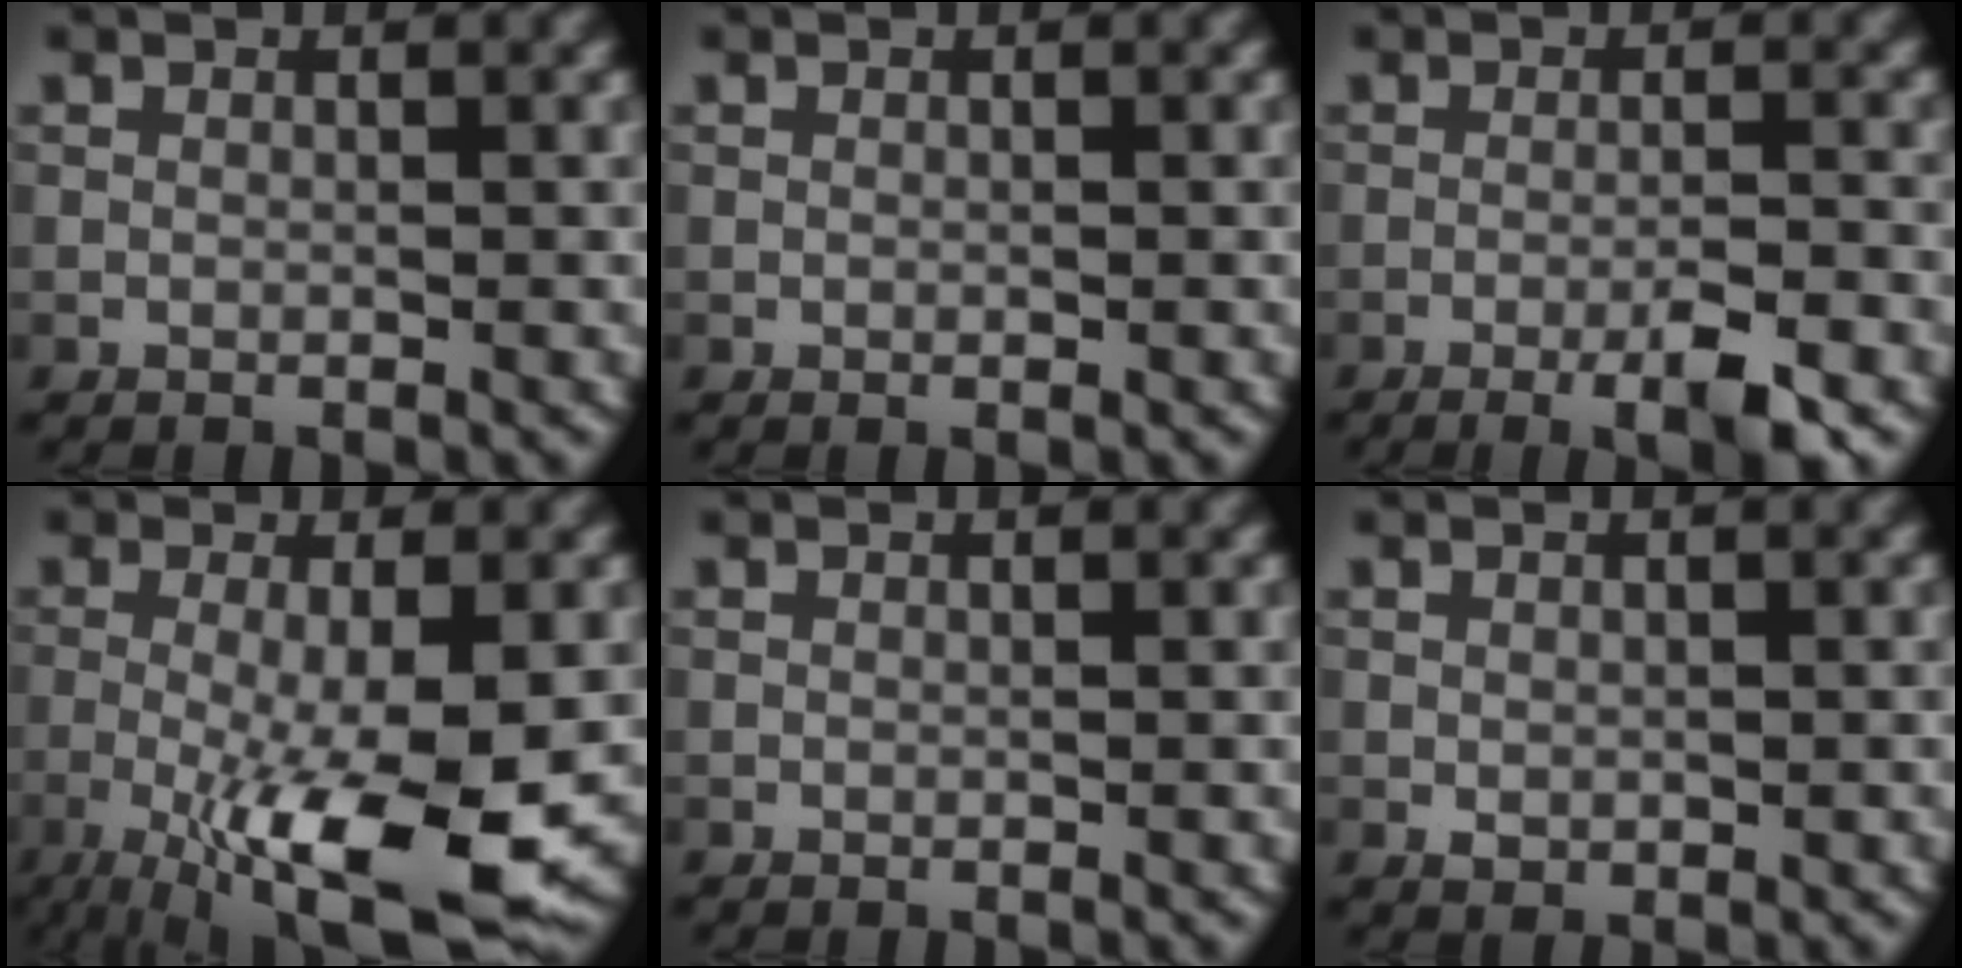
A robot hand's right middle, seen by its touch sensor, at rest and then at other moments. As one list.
[{"total": 0.0}, {"total": 3.9, "force": [-2.1, 0.6, 3.3], "torque": [-0.056, 0.000, -0.035]}, {"total": 10.1, "force": [-2.8, 2.2, 9.5], "torque": [-0.160, -0.022, -0.038]}, {"total": 0.0}, {"total": 1.0, "force": [-0.1, 0.8, 0.7], "torque": [-0.009, -0.003, 0.002]}]